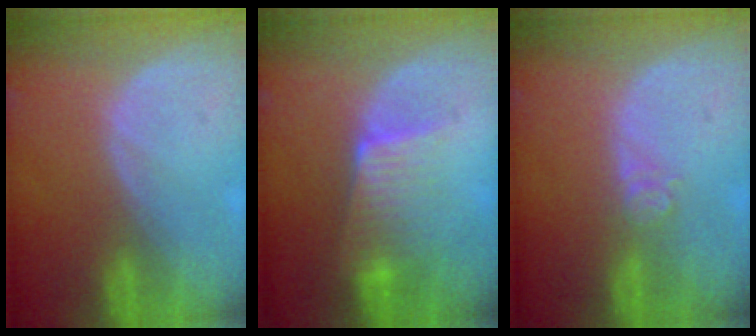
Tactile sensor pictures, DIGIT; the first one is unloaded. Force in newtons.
{"total": 6.4, "press": 5.7, "slide": 2.9}
{"total": 2.7, "press": 2.2, "slide": 1.5}